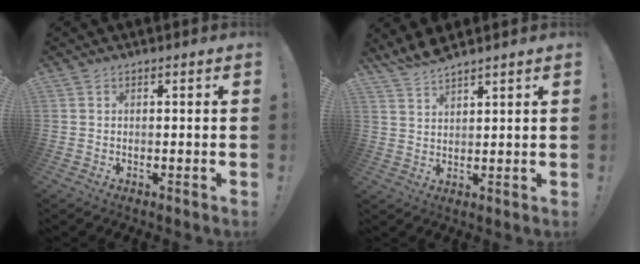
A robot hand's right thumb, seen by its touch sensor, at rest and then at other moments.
{"total": 4.6, "force": [4.5, 0.3, 1.2], "torque": [-0.032, -0.030, 0.085]}